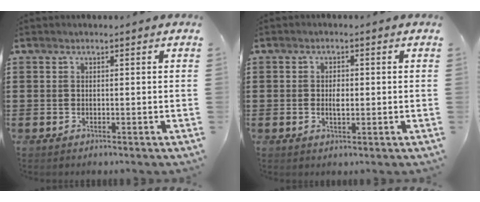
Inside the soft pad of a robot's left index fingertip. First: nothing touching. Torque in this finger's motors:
{"motor_torque": [-0.21, 0.74, 0.08, 0.01]}